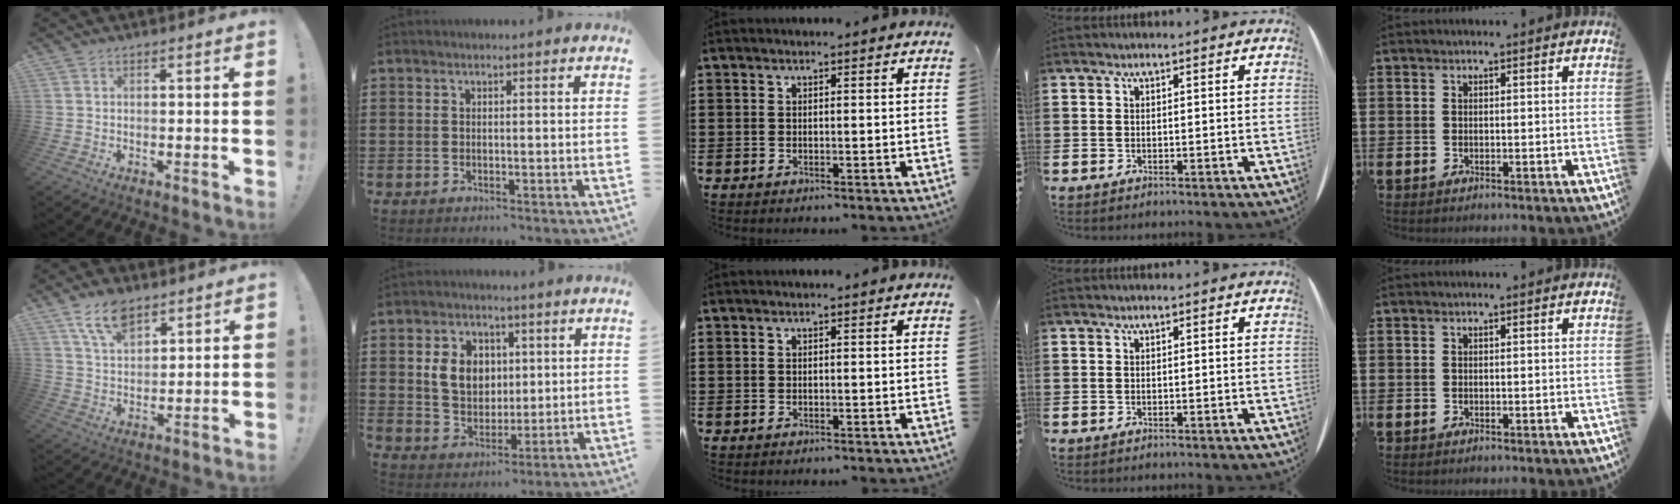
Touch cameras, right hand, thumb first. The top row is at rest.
{"thumb": {"total": 10.0, "force": [6.8, 4.9, 5.5], "torque": [-0.109, -0.023, 0.130]}, "index": {"total": 7.2, "force": [1.7, 5.8, 3.8], "torque": [-0.081, 0.014, 0.026]}}